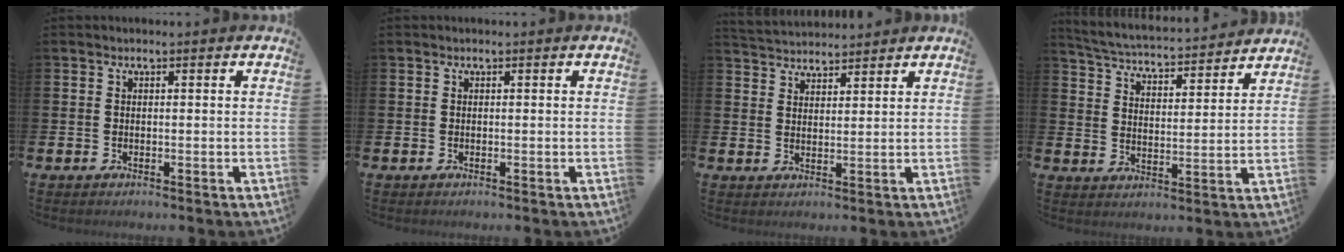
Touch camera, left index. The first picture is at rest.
{"total": 0.0}
{"total": 3.6, "force": [3.5, 0.6, -0.2], "torque": [-0.012, -0.013, 0.065]}
{"total": 4.8, "force": [4.7, 0.4, 0.7], "torque": [-0.040, -0.041, 0.077]}